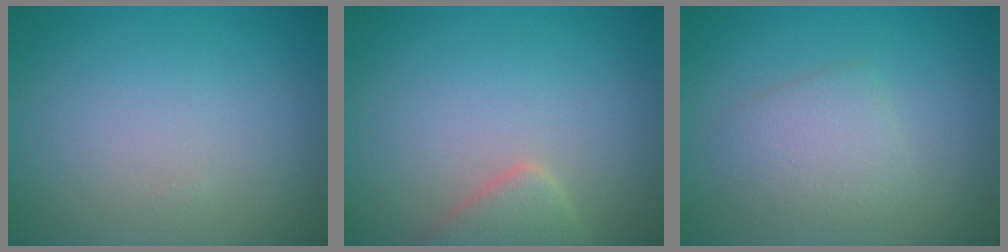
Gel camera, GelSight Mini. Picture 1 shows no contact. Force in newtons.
{"total": 2.8, "press": 2.7, "slide": 0.1}
{"total": 3.0, "press": 3.0, "slide": 0.0}